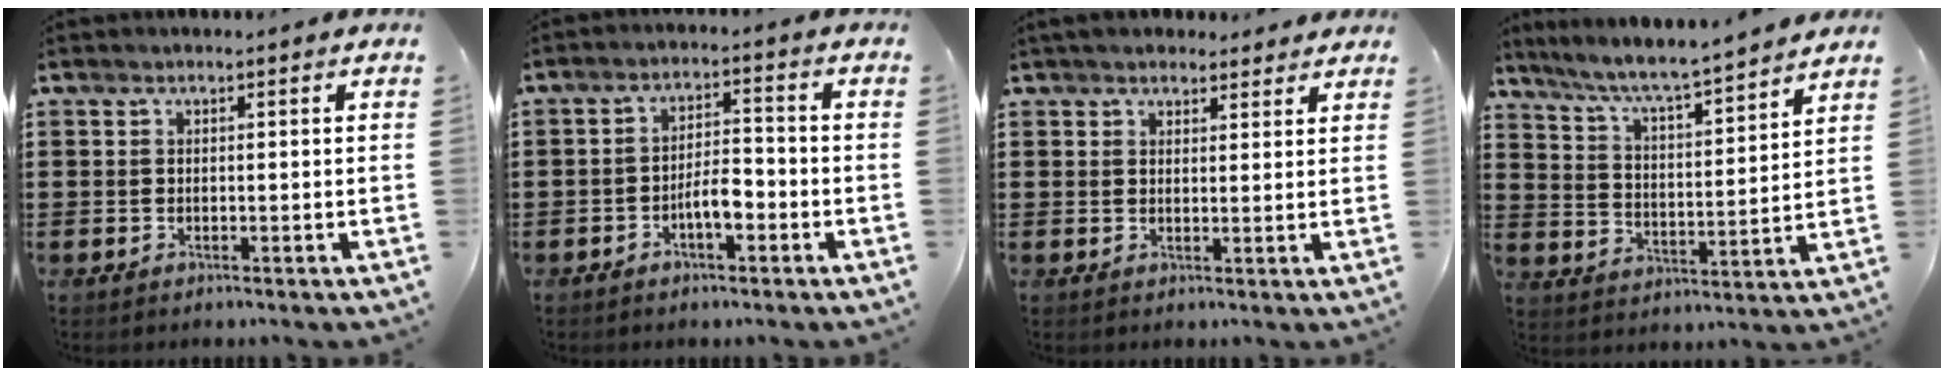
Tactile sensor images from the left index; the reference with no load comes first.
{"total": 4.6, "force": [-2.1, 1.7, 3.7], "torque": [-0.072, 0.009, -0.042]}
{"total": 3.1, "force": [2.8, 1.1, 0.7], "torque": [-0.021, 0.001, 0.054]}
{"total": 6.1, "force": [5.6, -0.3, 2.5], "torque": [-0.071, -0.041, 0.090]}